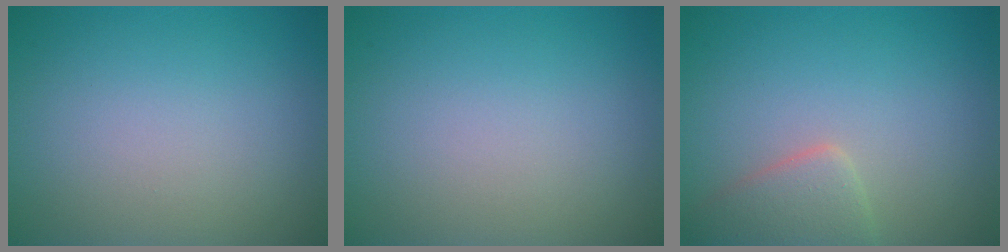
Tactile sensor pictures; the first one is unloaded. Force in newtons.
{"total": 0.0}
{"total": 2.8, "press": 2.8, "slide": 0.2}